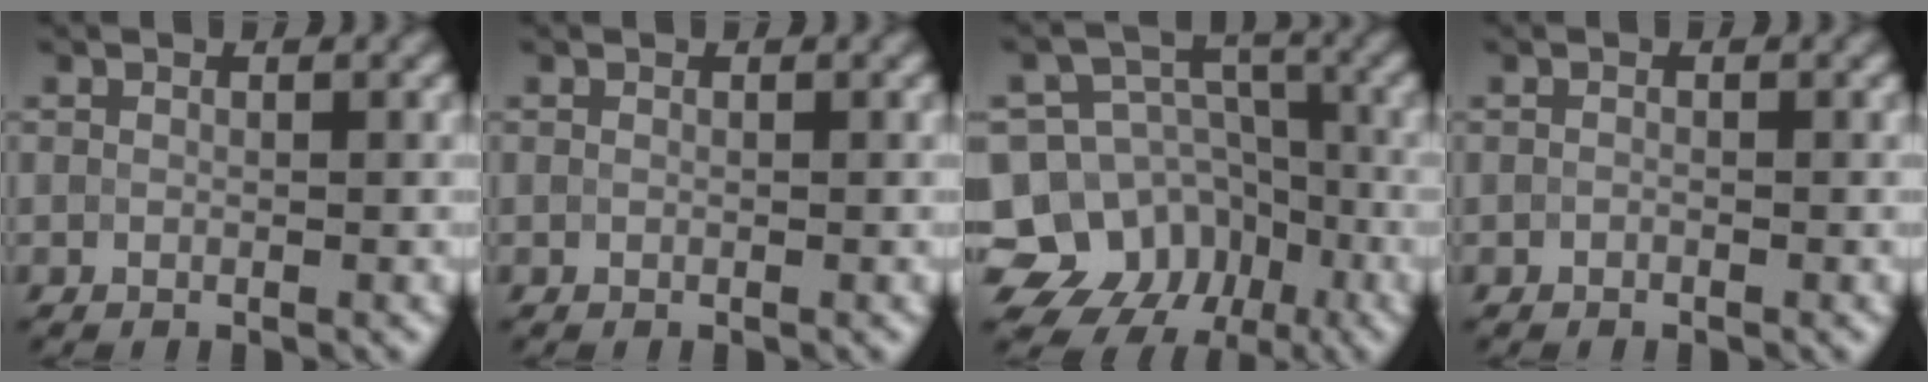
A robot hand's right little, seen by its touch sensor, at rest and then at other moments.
{"total": 0.0}
{"total": 13.8, "force": [-7.3, 11.2, 3.6], "torque": [-0.060, -0.017, -0.125]}
{"total": 0.0}